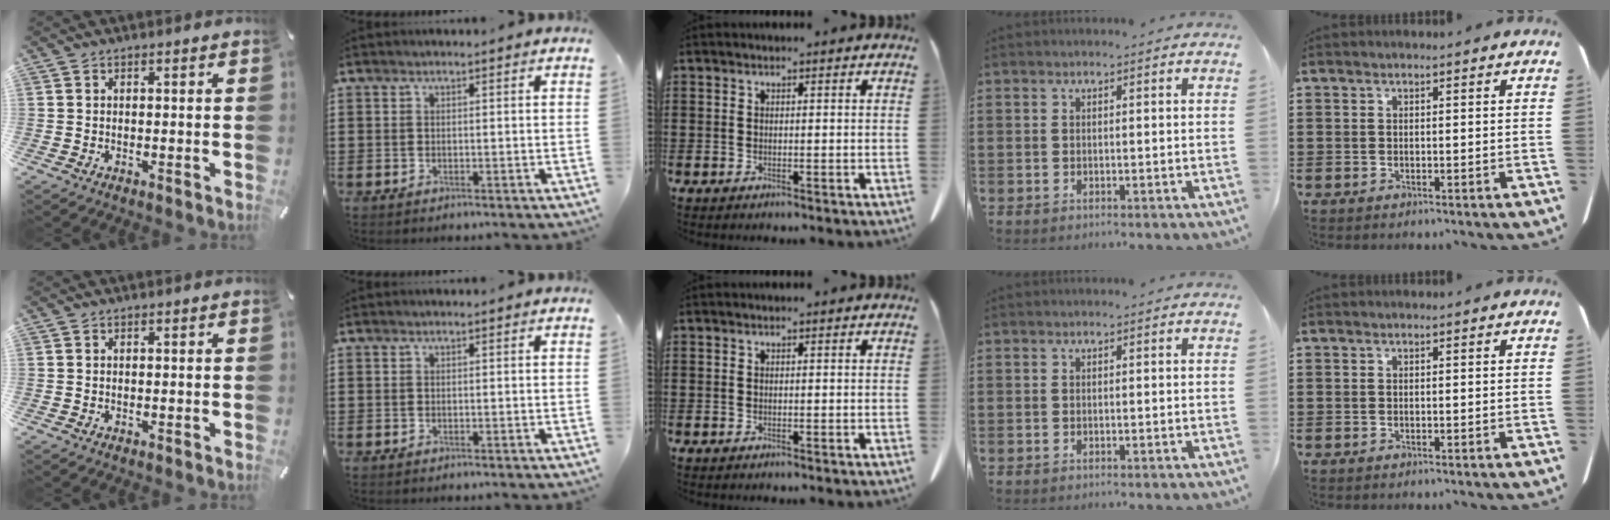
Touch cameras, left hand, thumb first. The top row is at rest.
{}